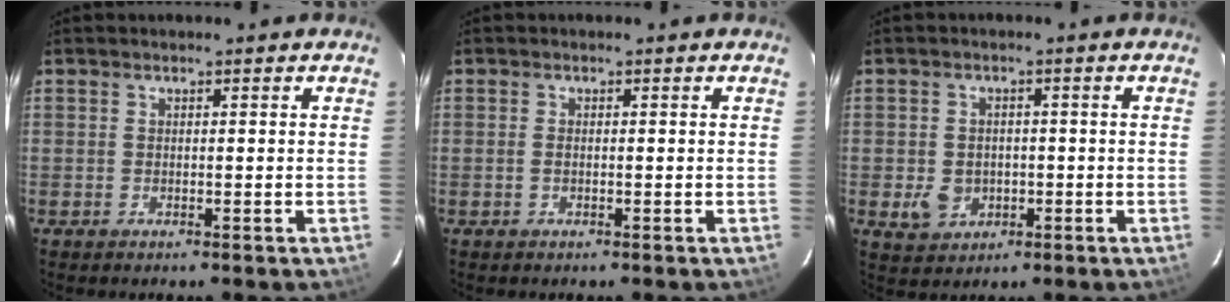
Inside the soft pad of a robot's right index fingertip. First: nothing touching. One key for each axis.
{"total": 0.8, "fx": -0.2, "fy": 0.3, "fz": 0.7, "tx": -0.016, "ty": 0.001, "tz": -0.005}
{"total": 5.4, "fx": -1.2, "fy": 4.6, "fz": 2.6, "tx": -0.059, "ty": 0.004, "tz": -0.006}